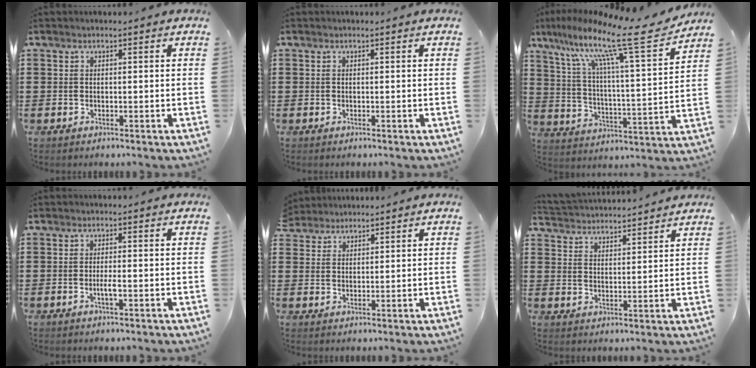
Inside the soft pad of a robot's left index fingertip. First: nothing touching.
{"total": 0.0}
{"total": 14.6, "force": [11.0, 0.9, 9.5], "torque": [-0.196, -0.069, 0.173]}
{"total": 1.9, "force": [-0.6, 0.2, 1.7], "torque": [-0.039, -0.003, -0.014]}
{"total": 2.4, "force": [2.2, 0.7, -0.4], "torque": [-0.001, 0.002, 0.045]}
{"total": 3.4, "force": [3.4, -0.1, -0.4], "torque": [-0.008, -0.019, 0.059]}